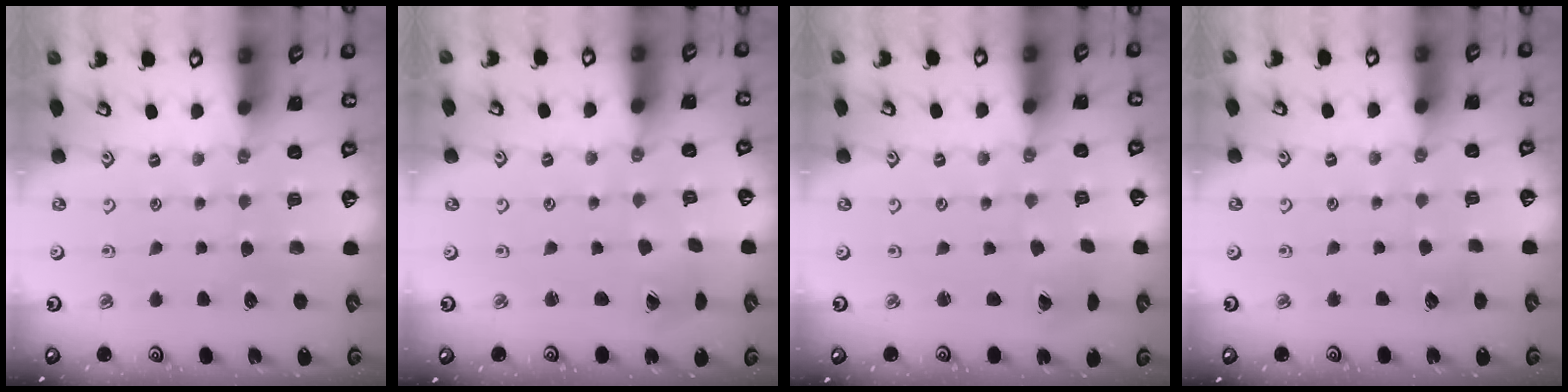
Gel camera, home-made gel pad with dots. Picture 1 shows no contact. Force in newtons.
{"total": 1.7, "press": 1.7, "slide": 0.2}
{"total": 1.4, "press": 1.4, "slide": 0.3}
{"total": 2.9, "press": 2.9, "slide": 0.2}